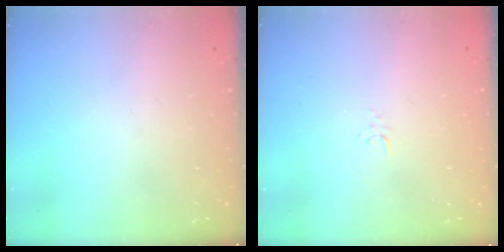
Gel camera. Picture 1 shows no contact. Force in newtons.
{"total": 2.6, "press": 2.6, "slide": 0.3}